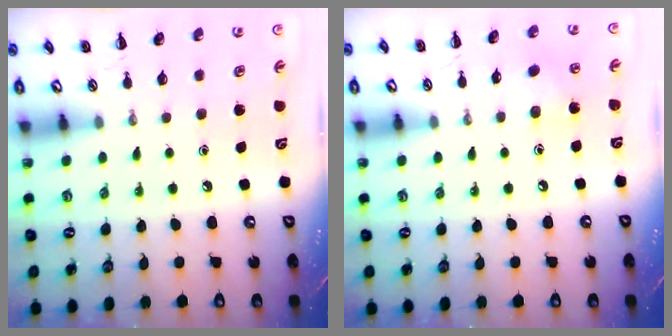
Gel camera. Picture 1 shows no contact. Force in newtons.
{"total": 6.1, "press": 5.9, "slide": 1.3}